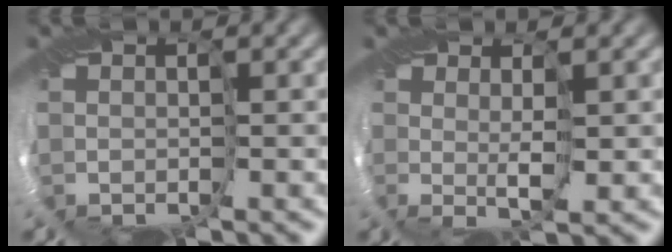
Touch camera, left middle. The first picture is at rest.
{"total": 1.6, "force": [1.0, -1.2, 0.0], "torque": [-0.006, -0.004, 0.021]}